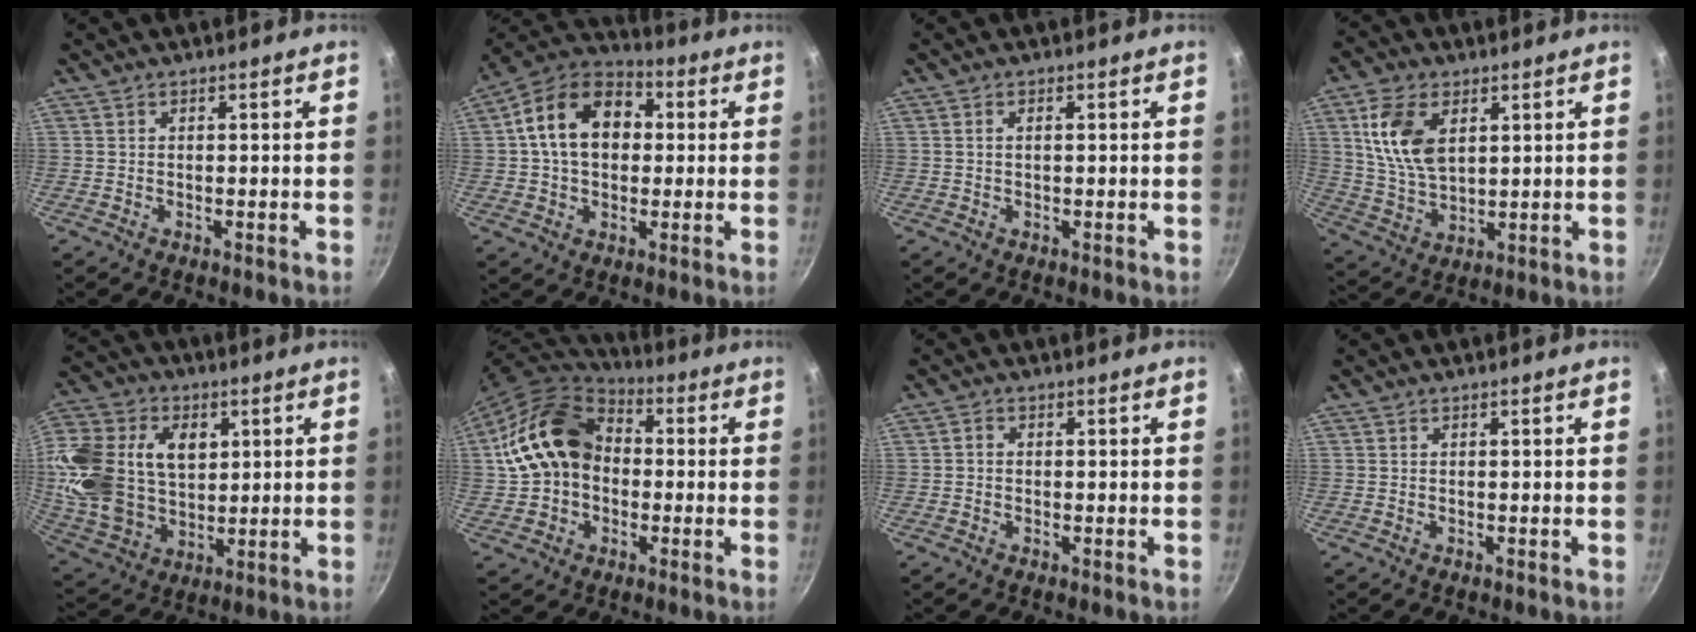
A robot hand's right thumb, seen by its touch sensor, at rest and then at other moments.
{"total": 15.6, "force": [2.1, 11.3, 10.6], "torque": [-0.147, 0.030, 0.017]}
{"total": 1.0, "force": [0.2, 0.5, 0.8], "torque": [-0.014, 0.004, 0.002]}
{"total": 12.3, "force": [4.0, 7.3, 9.0], "torque": [-0.165, -0.020, 0.084]}
{"total": 25.7, "force": [5.4, 18.6, 16.9], "torque": [-0.359, 0.015, 0.104]}
{"total": 17.5, "force": [0.4, 13.5, 11.1], "torque": [-0.177, 0.042, -0.001]}
{"total": 1.1, "force": [-0.3, 1.0, 0.5], "torque": [-0.009, 0.005, -0.007]}
{"total": 0.0}